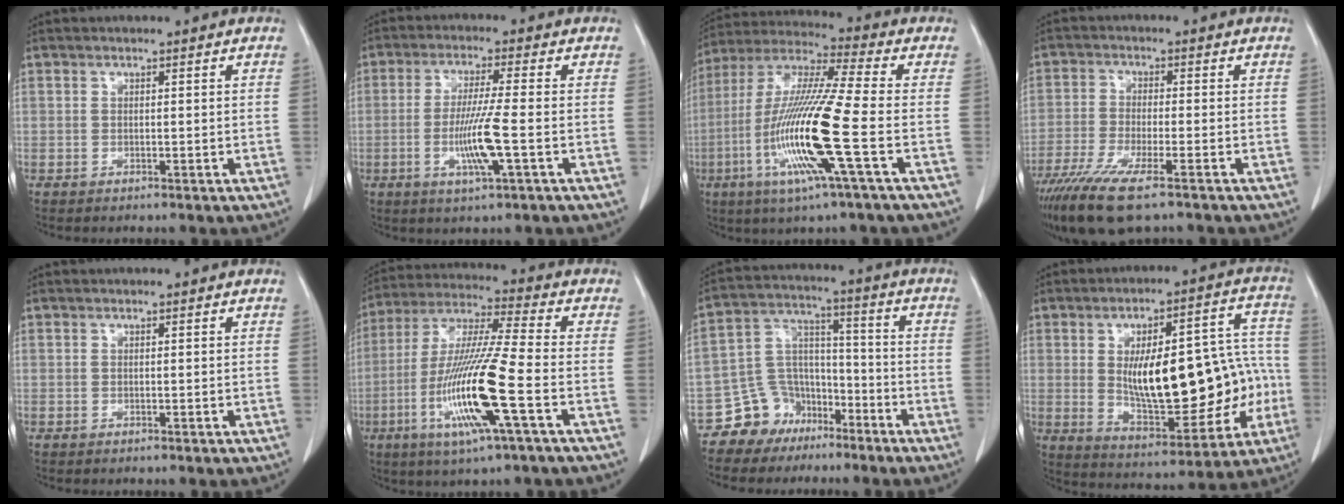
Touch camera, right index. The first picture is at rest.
{"total": 7.9, "force": [-1.9, -0.4, 7.7], "torque": [-0.147, -0.010, -0.034]}
{"total": 17.2, "force": [-4.7, -0.6, 16.5], "torque": [-0.335, -0.016, -0.100]}
{"total": 11.1, "force": [-7.7, 1.9, 7.8], "torque": [-0.141, -0.028, -0.130]}
{"total": 0.0}
{"total": 16.2, "force": [-5.0, -0.1, 15.4], "torque": [-0.315, -0.016, -0.098]}
{"total": 9.3, "force": [-6.4, 6.6, 0.8], "torque": [-0.016, 0.047, -0.113]}
{"total": 21.5, "force": [-1.5, 8.4, 19.7], "torque": [-0.281, 0.036, -0.003]}